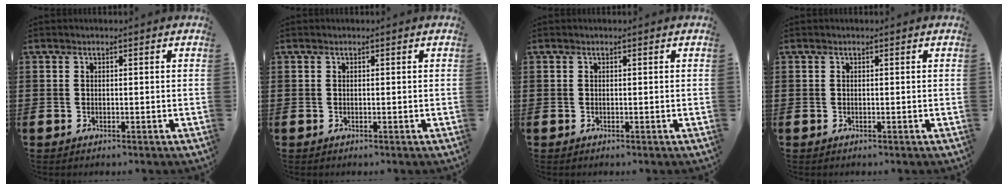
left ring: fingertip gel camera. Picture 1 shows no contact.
{"total": 0.0}
{"total": 0.0}
{"total": 0.0}